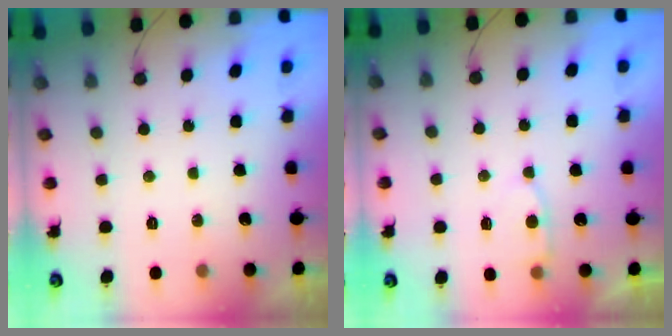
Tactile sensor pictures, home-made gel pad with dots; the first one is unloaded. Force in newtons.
{"total": 4.3, "press": 4.3, "slide": 0.6}